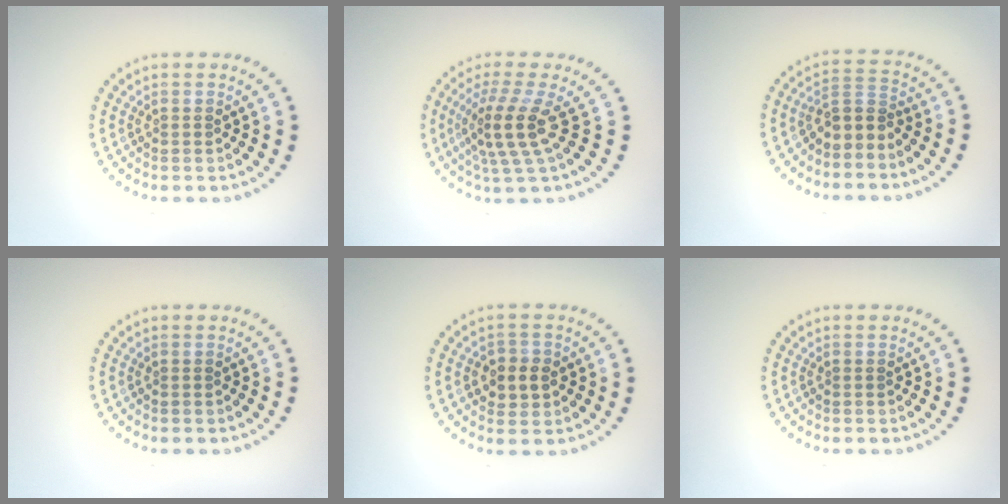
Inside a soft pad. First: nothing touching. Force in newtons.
{"total": 4.0, "press": 2.9, "slide": 2.8}
{"total": 2.4, "press": 2.0, "slide": 1.4}
{"total": 0.0}
{"total": 2.6, "press": 2.6, "slide": 0.4}
{"total": 0.0}